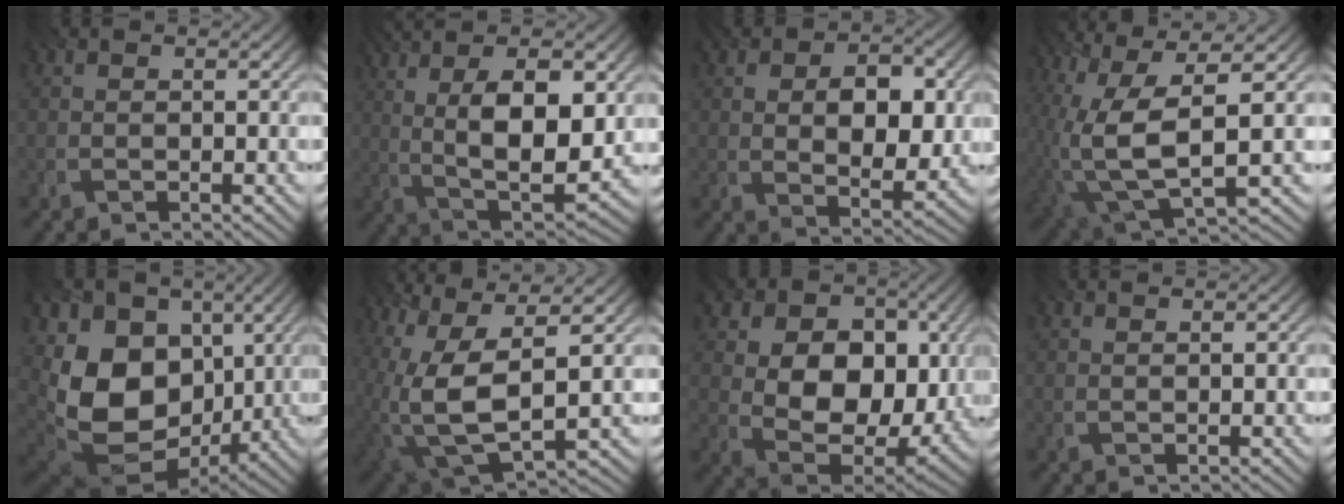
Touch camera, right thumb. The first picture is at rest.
{"total": 13.8, "force": [2.8, 5.6, 12.3], "torque": [-0.219, 0.002, 0.041]}
{"total": 10.2, "force": [1.5, 6.3, 7.8], "torque": [-0.123, 0.000, 0.011]}
{"total": 14.0, "force": [0.4, 6.5, 12.4], "torque": [-0.259, -0.024, 0.021]}
{"total": 16.9, "force": [-0.2, 12.5, 11.4], "torque": [-0.252, -0.043, 0.018]}
{"total": 13.8, "force": [0.7, 7.2, 11.8], "torque": [-0.248, -0.026, 0.023]}
{"total": 15.6, "force": [2.5, 11.4, 10.4], "torque": [-0.188, -0.002, 0.060]}
{"total": 0.7, "force": [0.6, 0.0, 0.4], "torque": [-0.006, -0.003, 0.008]}